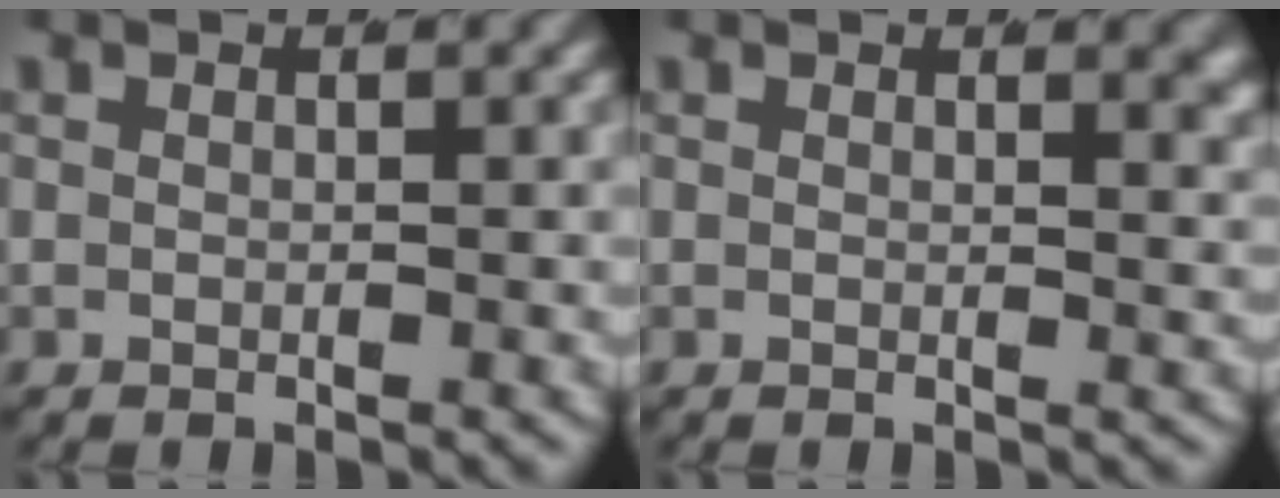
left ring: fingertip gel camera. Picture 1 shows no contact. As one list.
[{"total": 1.6, "force": [1.0, 0.2, 1.2], "torque": [-0.008, -0.008, 0.016]}]